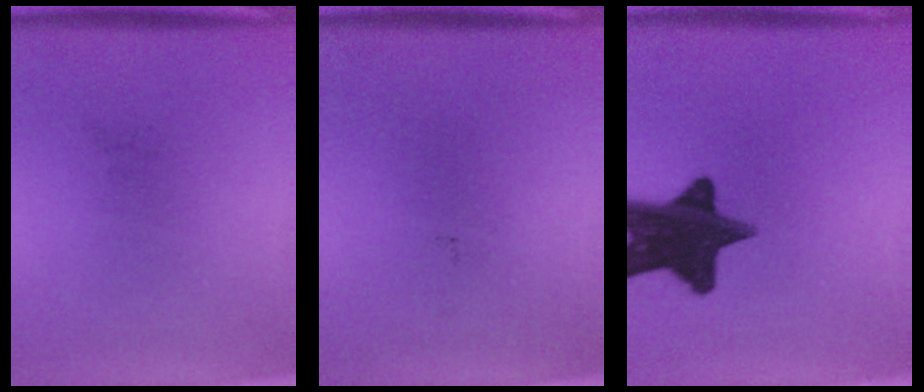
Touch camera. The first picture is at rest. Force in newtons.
{"total": 0.0}
{"total": 16.4}